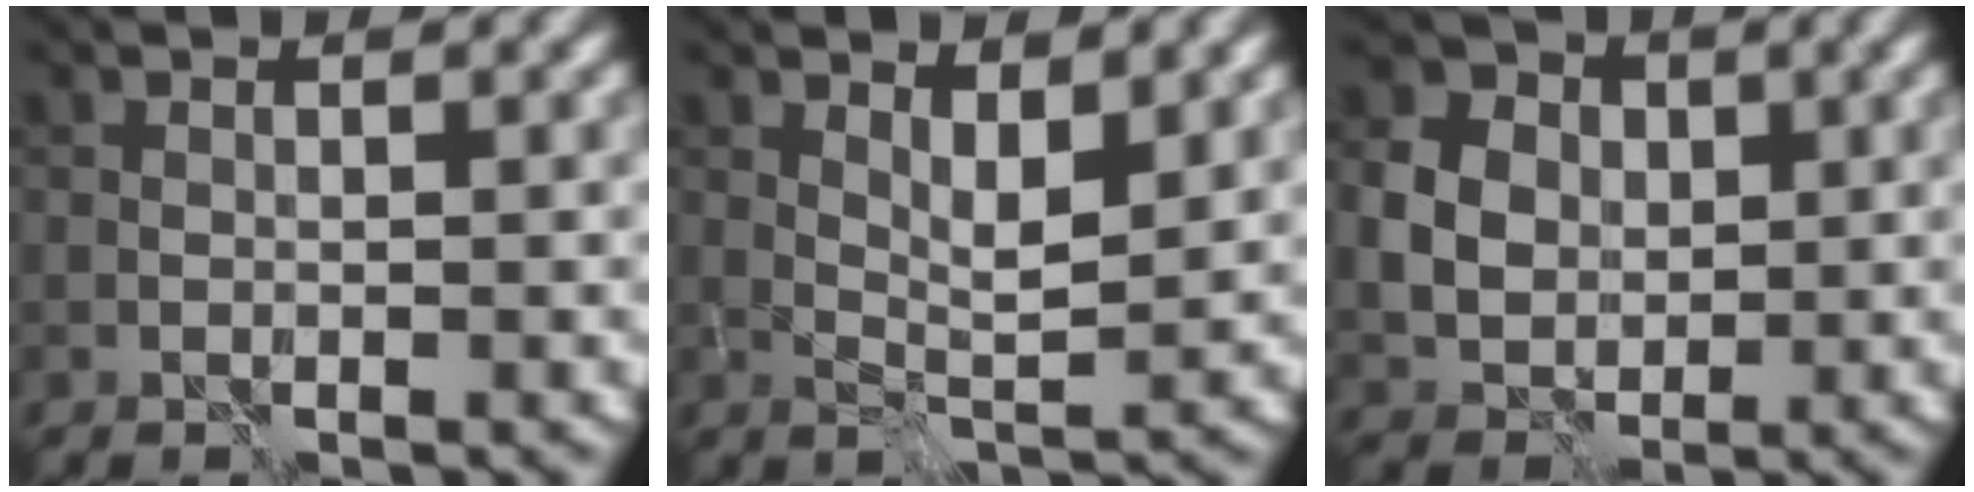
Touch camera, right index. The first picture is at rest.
{"total": 2.8, "force": [1.8, 0.7, 2.0], "torque": [-0.034, -0.006, 0.033]}
{"total": 5.3, "force": [1.0, 4.7, 2.4], "torque": [-0.063, 0.007, 0.012]}